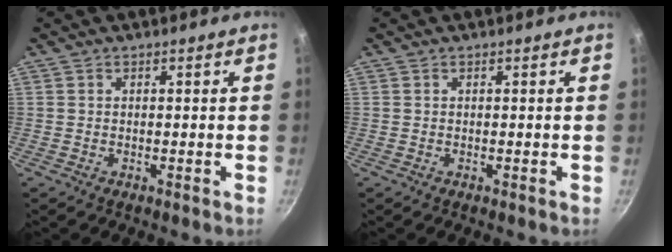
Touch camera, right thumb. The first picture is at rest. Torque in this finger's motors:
{"motor_torque": [0.00, 0.00, 0.00, 0.00, 0.00]}